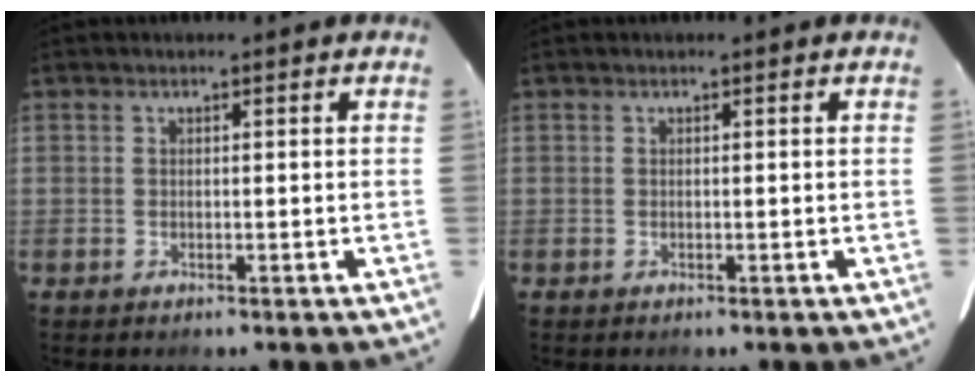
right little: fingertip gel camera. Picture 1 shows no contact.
{"total": 0.0}